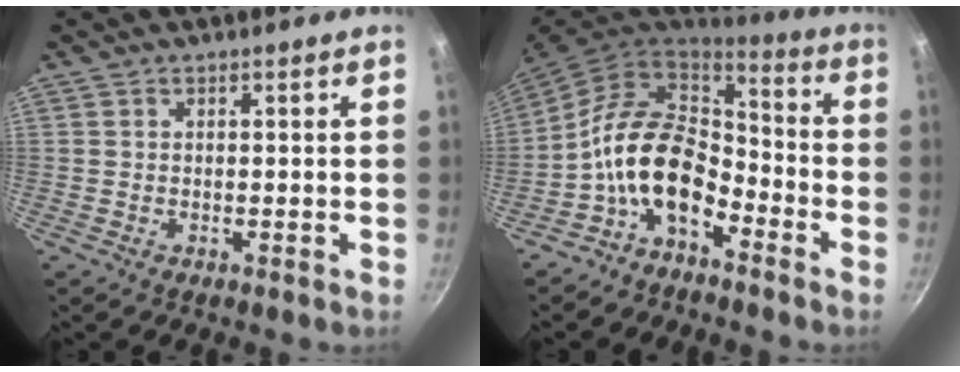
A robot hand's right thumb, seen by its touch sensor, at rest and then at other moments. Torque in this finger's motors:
{"motor_torque": [0.60, 0.24, 1.68, -1.09, 0.50]}